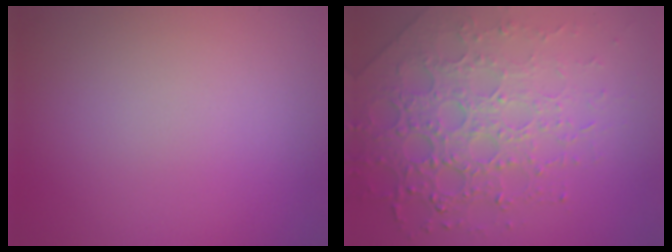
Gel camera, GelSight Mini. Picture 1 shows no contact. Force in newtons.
{"total": 8.0, "press": 5.6, "slide": 5.8}